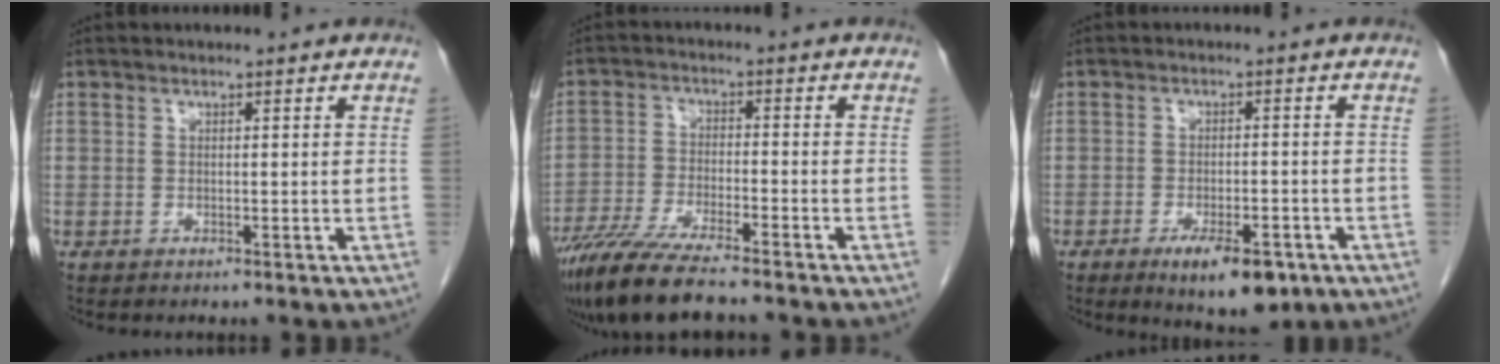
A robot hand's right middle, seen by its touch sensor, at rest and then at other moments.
{"total": 10.9, "force": [-9.1, 1.1, 5.9], "torque": [-0.100, -0.029, -0.156]}
{"total": 8.3, "force": [-4.7, 2.9, 6.2], "torque": [-0.087, -0.007, -0.061]}